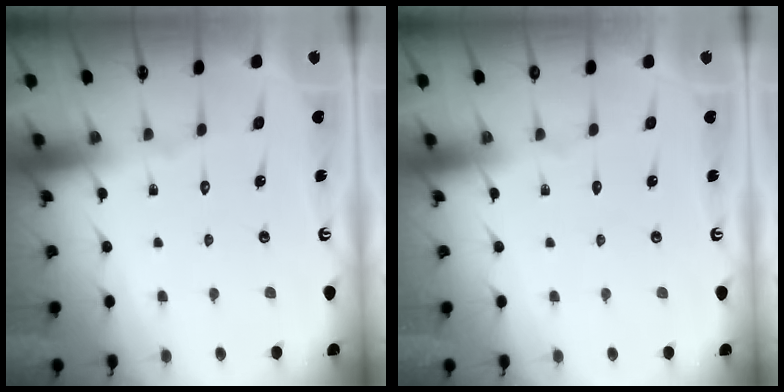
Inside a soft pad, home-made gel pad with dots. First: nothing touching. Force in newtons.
{"total": 0.0}